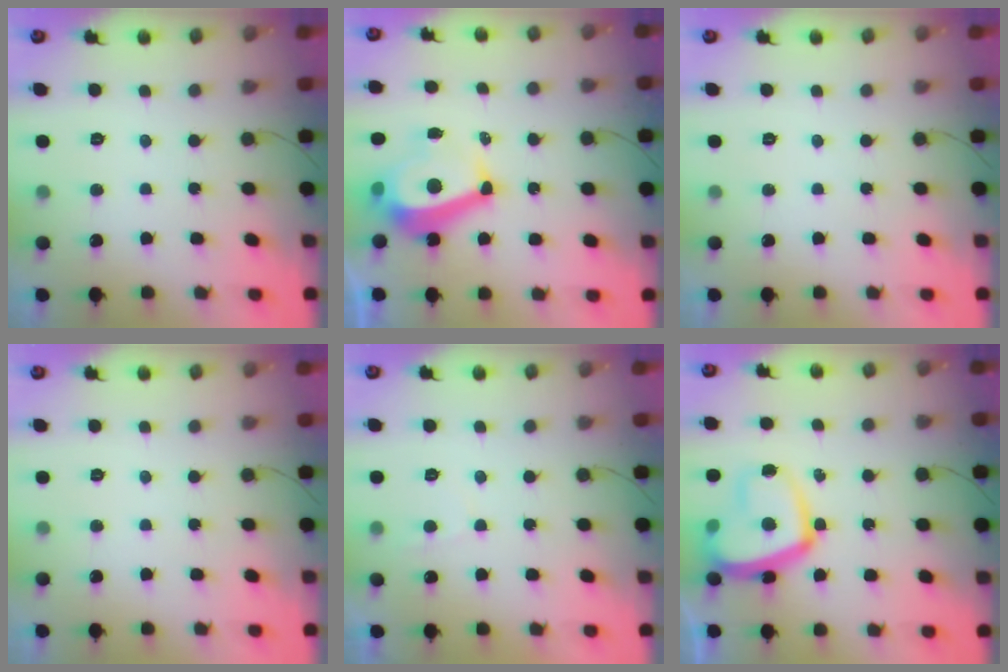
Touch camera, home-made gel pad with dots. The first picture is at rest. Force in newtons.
{"total": 8.9, "press": 8.4, "slide": 2.8}
{"total": 0.0}
{"total": 0.0}
{"total": 2.4, "press": 2.3, "slide": 0.6}
{"total": 15.8, "press": 15.7, "slide": 1.4}